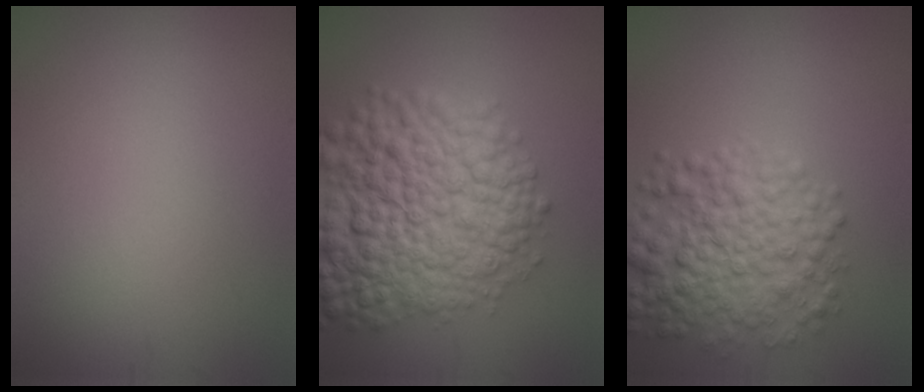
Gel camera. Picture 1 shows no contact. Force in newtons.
{"total": 11.9, "press": 11.9, "slide": 0.4}
{"total": 6.7, "press": 6.7, "slide": 0.1}